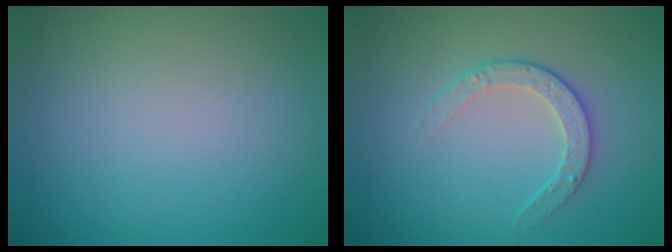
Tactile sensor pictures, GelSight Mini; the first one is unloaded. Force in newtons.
{"total": 2.2, "press": 1.6, "slide": 1.5}